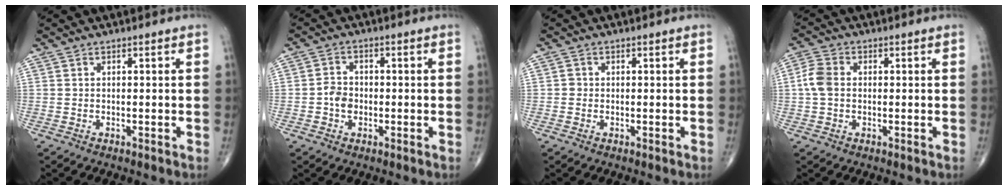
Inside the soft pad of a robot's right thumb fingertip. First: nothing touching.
{"total": 3.7, "force": [-0.8, 3.0, 2.0], "torque": [-0.025, 0.010, -0.019]}
{"total": 1.0, "force": [-0.1, 0.9, 0.2], "torque": [0.001, 0.002, -0.002]}
{"total": 4.9, "force": [0.1, 3.6, 3.3], "torque": [-0.075, 0.013, -0.005]}